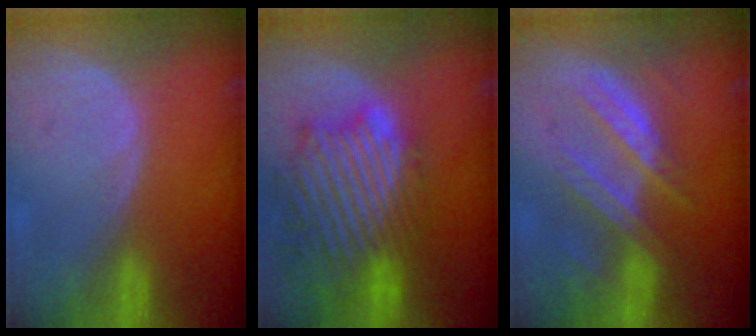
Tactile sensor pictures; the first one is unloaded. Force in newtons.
{"total": 13.3, "press": 11.7, "slide": 6.4}
{"total": 7.7, "press": 7.2, "slide": 2.8}